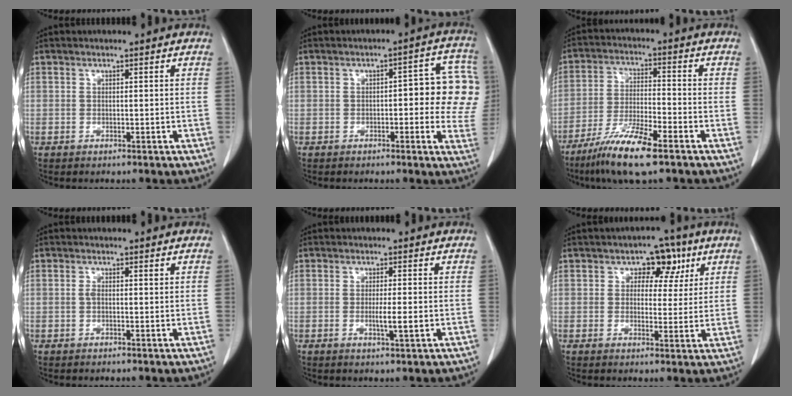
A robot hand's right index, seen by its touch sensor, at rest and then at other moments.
{"total": 11.4, "force": [1.1, 4.2, 10.5], "torque": [-0.107, 0.028, 0.011]}
{"total": 10.3, "force": [-6.8, 1.0, 7.7], "torque": [-0.155, -0.025, -0.127]}
{"total": 1.1, "force": [0.2, 0.4, 1.0], "torque": [-0.023, 0.003, 0.003]}
{"total": 2.9, "force": [-0.5, 0.0, 2.8], "torque": [-0.052, -0.006, -0.010]}
{"total": 5.9, "force": [2.6, 3.9, 3.6], "torque": [-0.035, 0.014, 0.032]}